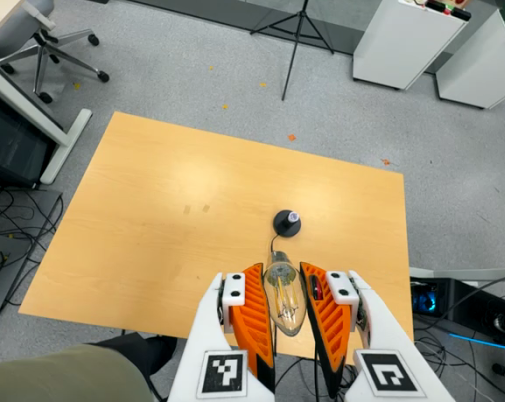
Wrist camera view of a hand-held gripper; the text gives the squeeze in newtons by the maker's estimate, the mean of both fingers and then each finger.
{"total": 18.3, "left": 19.7, "right": 16.9}